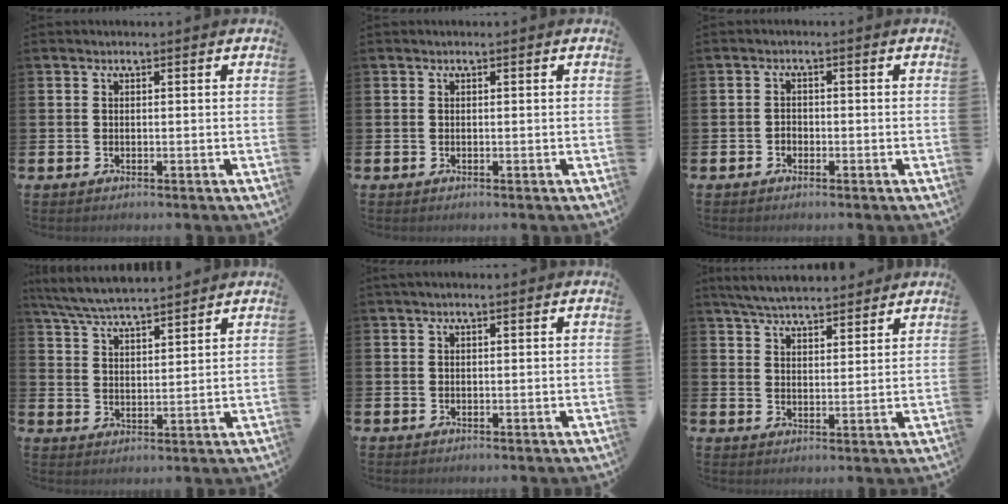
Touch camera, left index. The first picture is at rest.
{"total": 0.0}
{"total": 1.2, "force": [-0.8, 0.9, 0.2], "torque": [-0.002, 0.001, -0.018]}
{"total": 6.1, "force": [6.0, 0.5, 1.3], "torque": [-0.046, -0.031, 0.107]}
{"total": 0.8, "force": [0.5, 0.1, 0.6], "torque": [-0.004, -0.001, 0.007]}
{"total": 5.7, "force": [5.5, 0.8, 1.0], "torque": [-0.031, -0.026, 0.099]}